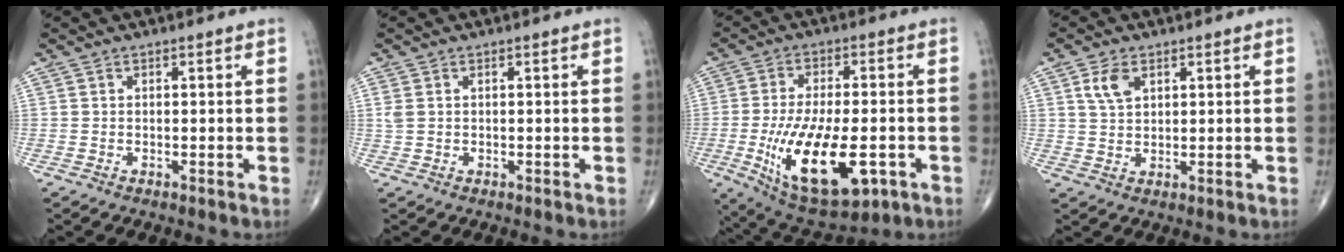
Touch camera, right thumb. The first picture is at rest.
{"total": 1.5, "force": [0.4, 1.0, 1.0], "torque": [-0.031, 0.006, 0.013]}
{"total": 19.0, "force": [-5.2, 8.3, 16.3], "torque": [-0.289, -0.004, -0.064]}
{"total": 4.6, "force": [2.1, 2.8, 3.0], "torque": [-0.050, -0.005, 0.043]}